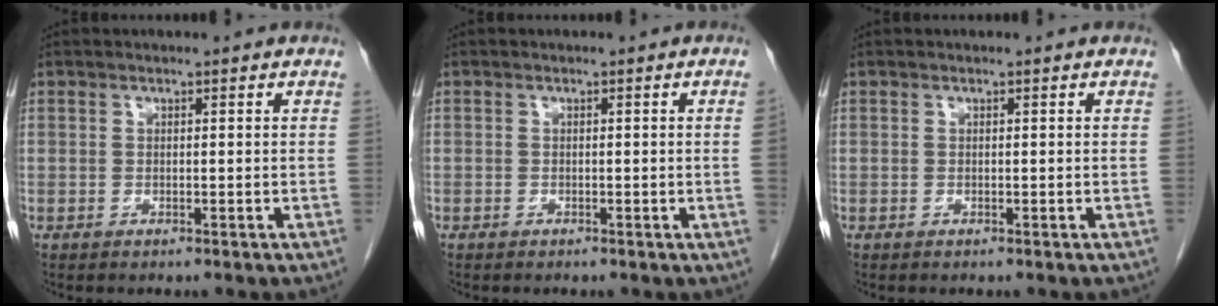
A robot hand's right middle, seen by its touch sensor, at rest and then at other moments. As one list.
[{"total": 1.0, "force": [-0.2, -0.5, 0.9], "torque": [-0.003, 0.002, -0.004]}, {"total": 0.0}]